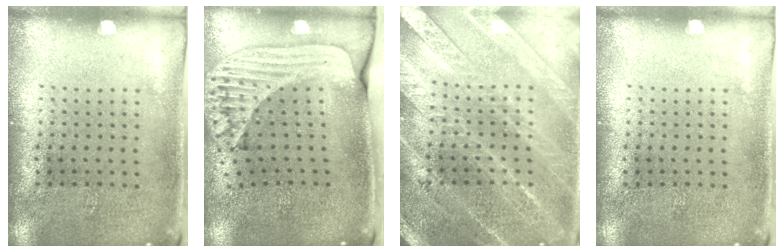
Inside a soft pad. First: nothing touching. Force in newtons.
{"total": 2.2, "press": 1.7, "slide": 1.4}
{"total": 3.4, "press": 3.4, "slide": 0.4}
{"total": 0.0}